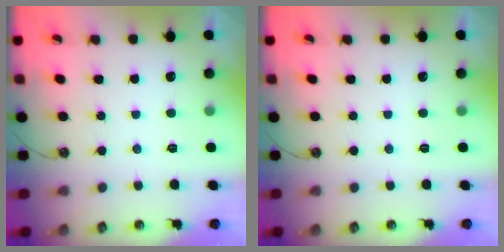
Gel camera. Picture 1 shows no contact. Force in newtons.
{"total": 0.0}